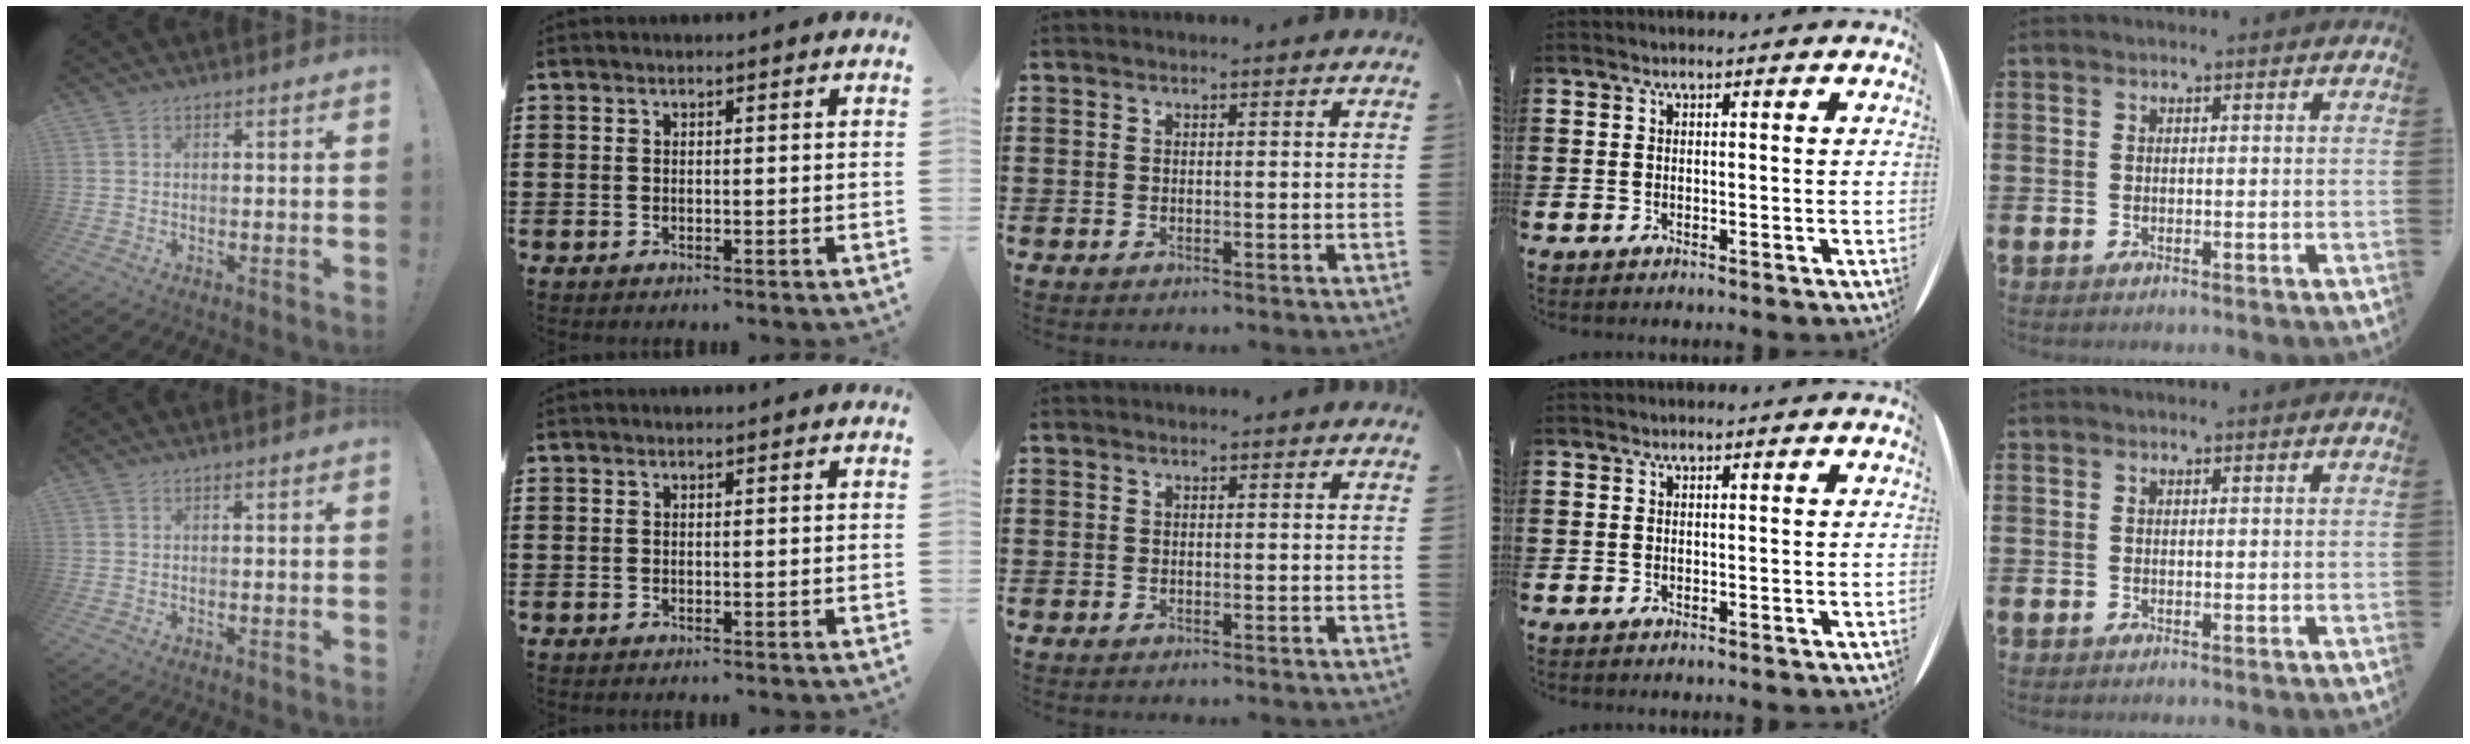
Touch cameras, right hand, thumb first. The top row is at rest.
{}